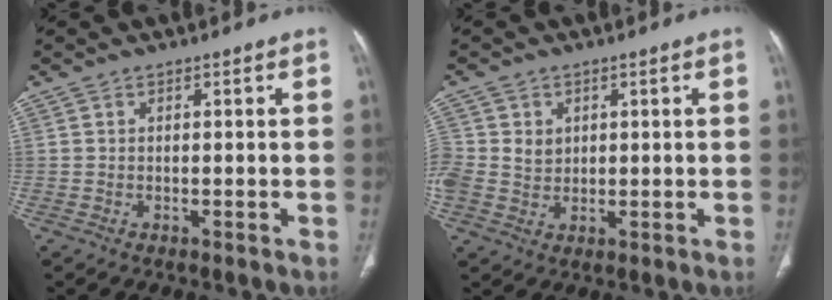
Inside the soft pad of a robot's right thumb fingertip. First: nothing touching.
{"total": 5.9, "force": [1.1, 5.0, 2.8], "torque": [-0.048, -0.002, 0.031]}